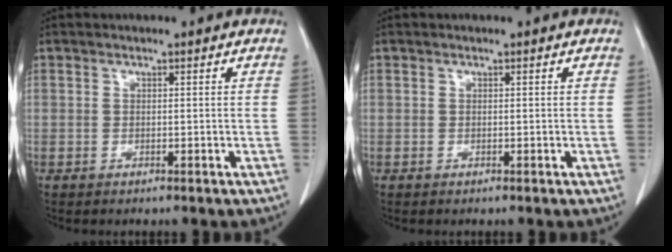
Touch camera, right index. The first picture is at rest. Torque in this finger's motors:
{"motor_torque": [-0.01, 0.01, 0.05, 0.00]}